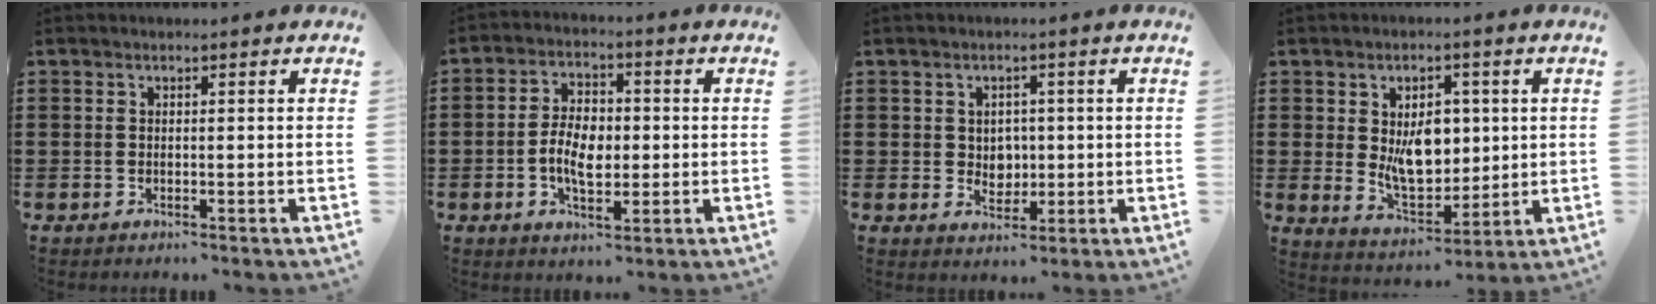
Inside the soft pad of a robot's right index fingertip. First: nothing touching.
{"total": 6.7, "force": [-0.9, 3.7, 5.5], "torque": [-0.106, 0.003, -0.022]}
{"total": 3.2, "force": [0.5, 2.9, 1.2], "torque": [-0.018, 0.005, 0.003]}
{"total": 8.2, "force": [1.2, 5.4, 6.0], "torque": [-0.094, 0.004, 0.019]}